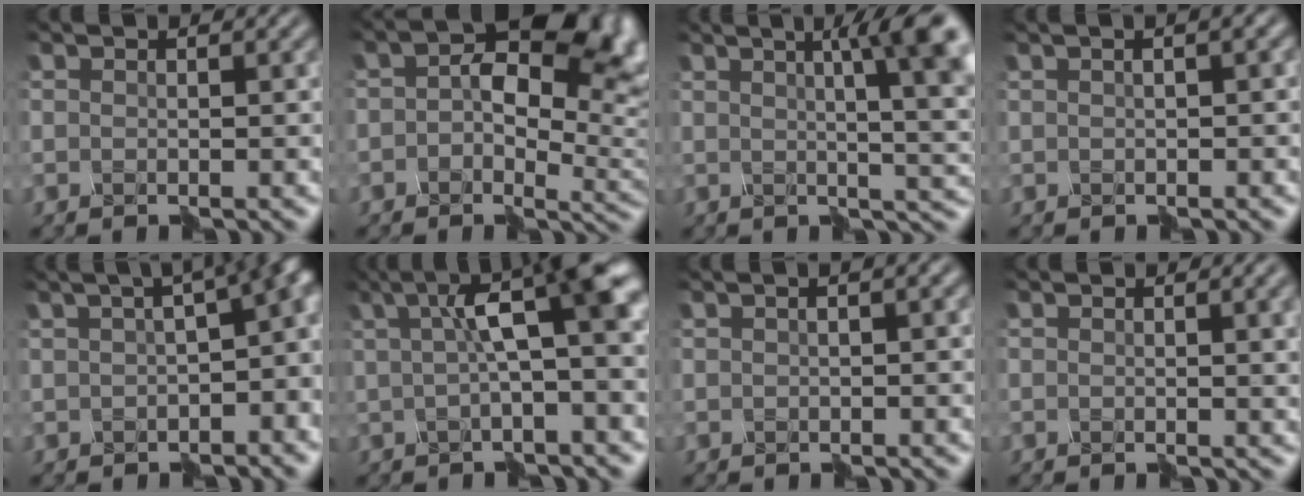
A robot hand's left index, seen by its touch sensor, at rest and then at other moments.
{"total": 12.6, "force": [2.6, 8.0, 9.4], "torque": [-0.129, 0.011, 0.042]}
{"total": 9.8, "force": [2.9, 2.7, 9.0], "torque": [-0.081, 0.028, 0.023]}
{"total": 3.0, "force": [0.4, 1.2, 2.7], "torque": [-0.012, 0.015, 0.009]}
{"total": 11.1, "force": [0.4, 5.1, 9.9], "torque": [-0.092, 0.010, 0.020]}
{"total": 7.6, "force": [2.3, 1.5, 7.1], "torque": [-0.103, 0.033, 0.026]}
{"total": 2.5, "force": [0.3, 1.0, 2.2], "torque": [-0.009, 0.014, 0.009]}
{"total": 4.0, "force": [1.0, 1.8, 3.4], "torque": [-0.019, 0.010, 0.013]}